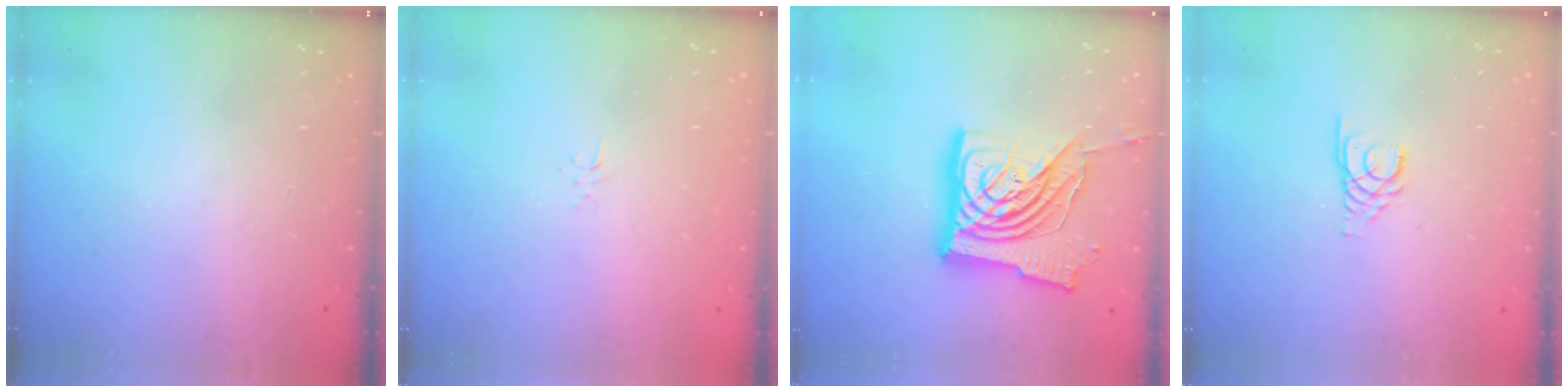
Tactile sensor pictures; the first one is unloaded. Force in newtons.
{"total": 4.0, "press": 4.0, "slide": 0.7}
{"total": 26.7, "press": 26.5, "slide": 3.2}
{"total": 3.2, "press": 3.2, "slide": 0.3}